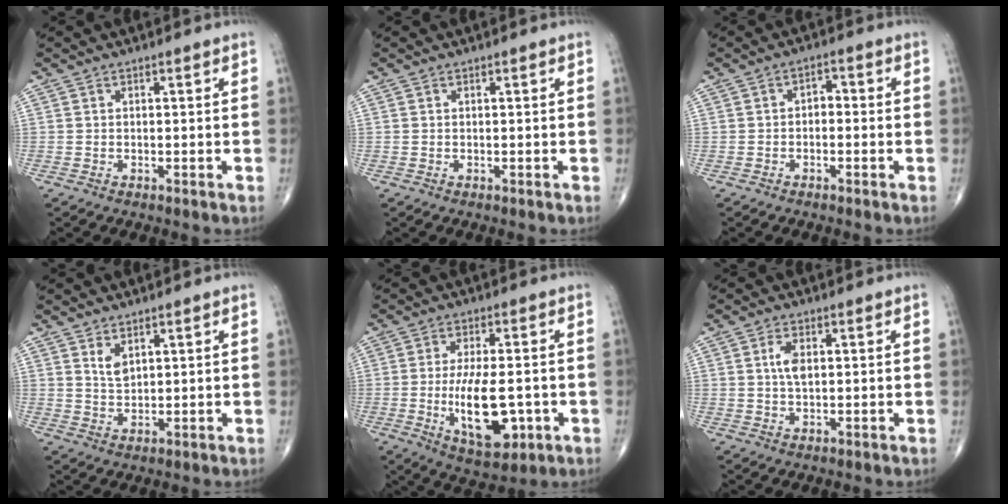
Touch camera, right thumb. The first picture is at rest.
{"total": 0.0}
{"total": 2.4, "force": [-0.5, 1.6, 1.7], "torque": [-0.013, 0.016, -0.019]}
{"total": 2.9, "force": [1.6, 1.5, 1.9], "torque": [-0.028, -0.012, 0.034]}
{"total": 12.7, "force": [-2.5, 5.5, 11.2], "torque": [-0.178, -0.006, -0.028]}
{"total": 3.5, "force": [0.7, 1.7, 3.0], "torque": [-0.058, 0.000, 0.011]}